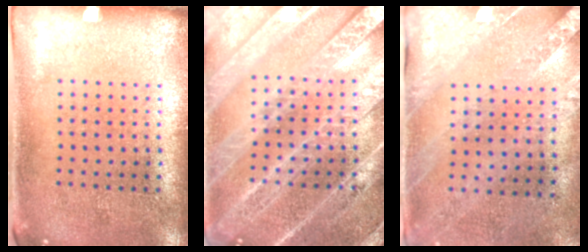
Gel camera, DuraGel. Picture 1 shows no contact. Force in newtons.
{"total": 6.1, "press": 6.0, "slide": 0.8}
{"total": 2.5, "press": 2.1, "slide": 1.4}